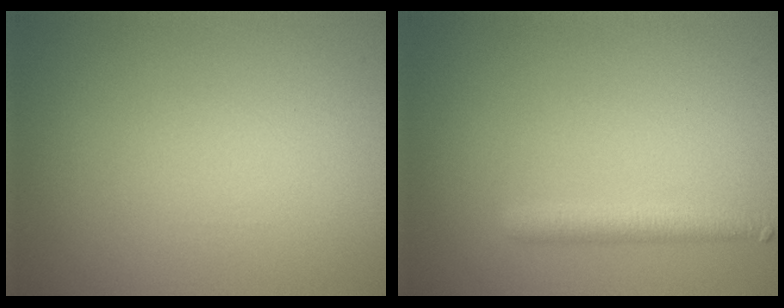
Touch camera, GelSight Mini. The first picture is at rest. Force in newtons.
{"total": 2.2, "press": 2.2, "slide": 0.1}